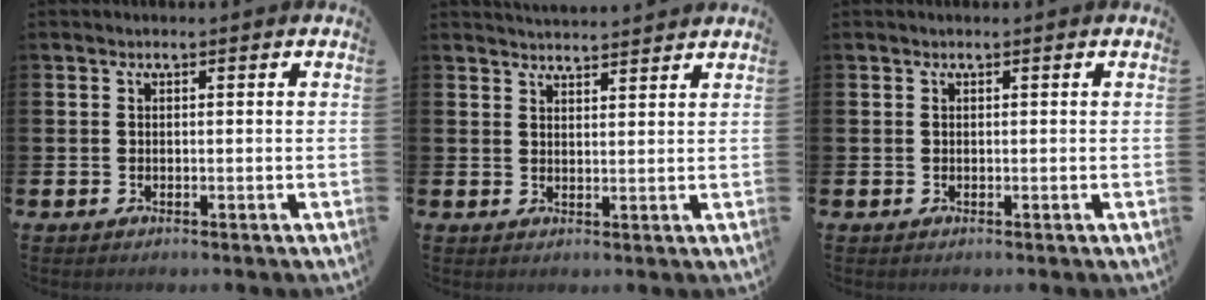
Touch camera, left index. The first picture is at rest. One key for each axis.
{"total": 3.4, "fx": 3.4, "fy": 0.1, "fz": 0.1, "tx": -0.001, "ty": -0.021, "tz": 0.060}
{"total": 0.0}